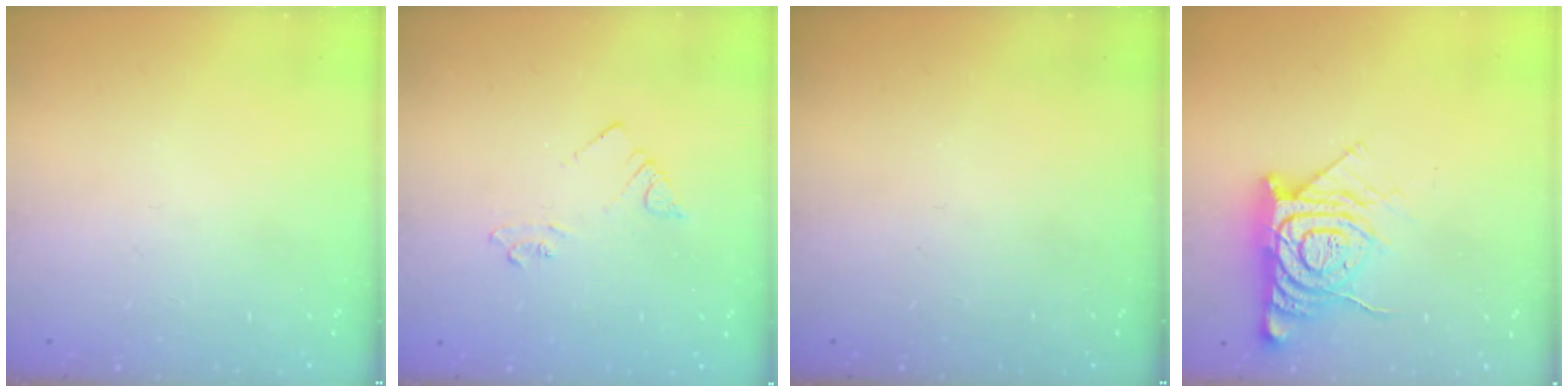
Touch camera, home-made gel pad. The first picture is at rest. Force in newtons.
{"total": 3.6, "press": 3.6, "slide": 0.6}
{"total": 0.0}
{"total": 13.0, "press": 13.0, "slide": 1.0}